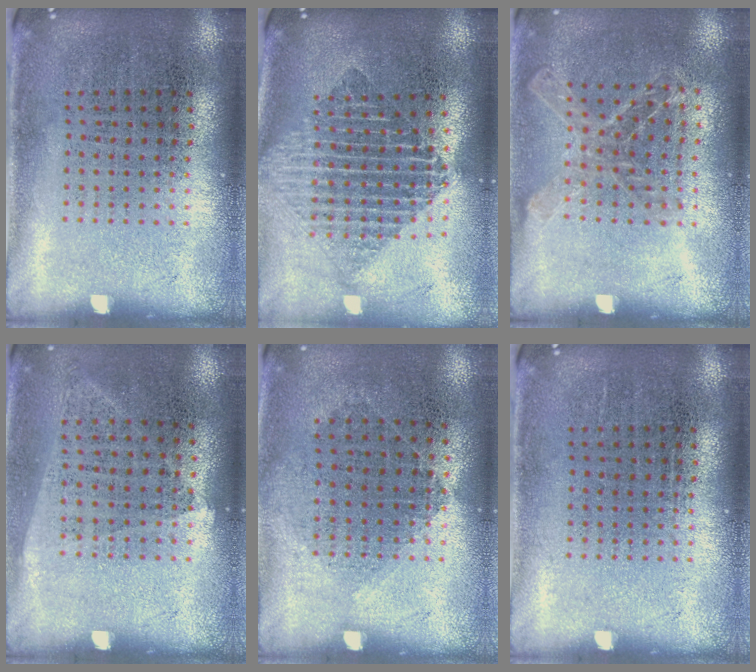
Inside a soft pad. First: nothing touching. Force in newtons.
{"total": 1.9, "press": 1.6, "slide": 1.1}
{"total": 1.1, "press": 1.1, "slide": 0.0}
{"total": 1.0, "press": 0.9, "slide": 0.6}
{"total": 1.0, "press": 0.9, "slide": 0.5}
{"total": 0.0}